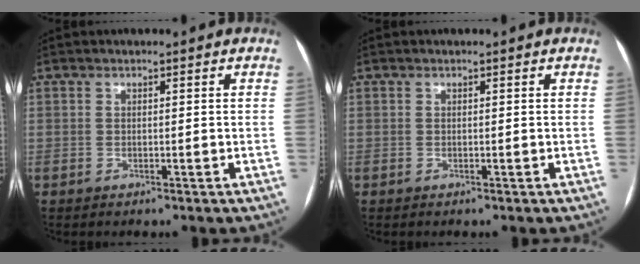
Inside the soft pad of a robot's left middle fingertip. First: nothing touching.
{"total": 0.0}